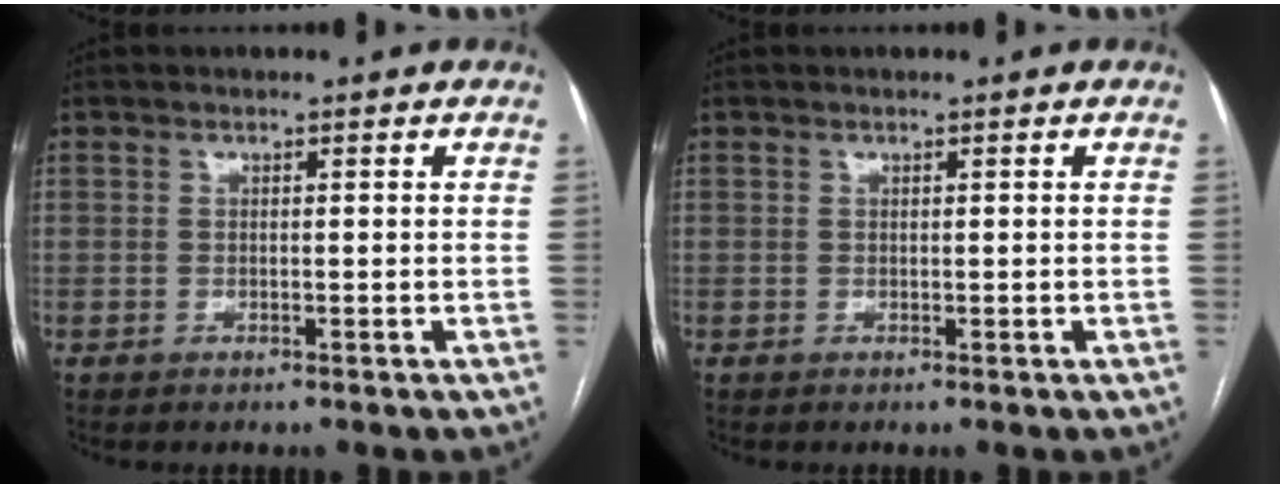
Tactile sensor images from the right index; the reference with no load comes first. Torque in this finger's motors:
{"motor_torque": [0.28, 0.24, -0.01, 0.00]}